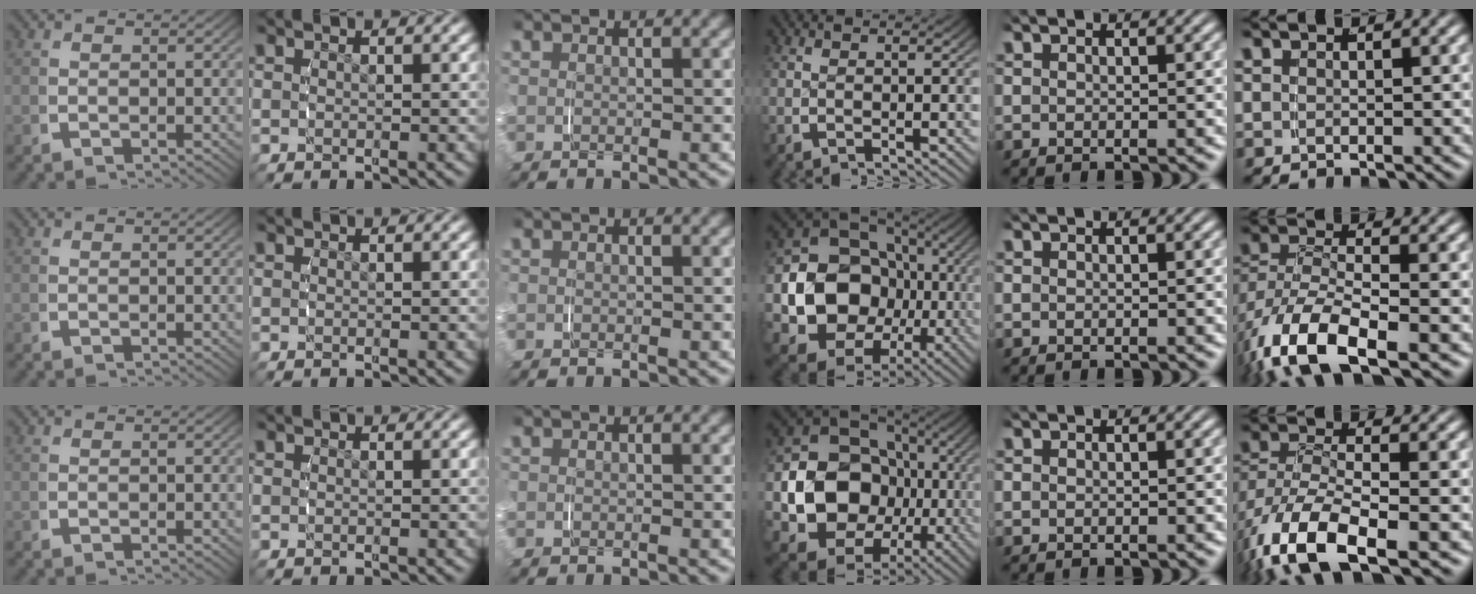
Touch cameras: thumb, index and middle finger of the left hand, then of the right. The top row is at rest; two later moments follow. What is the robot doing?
{"motion": "grasp_and_lifting", "object": "paper"}